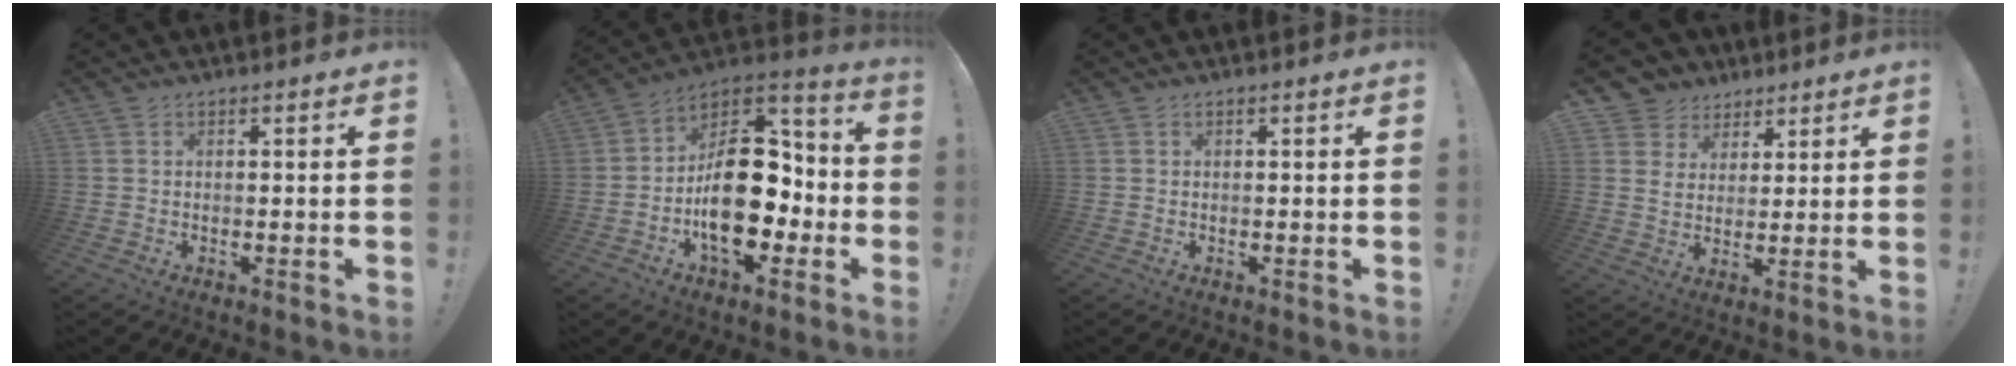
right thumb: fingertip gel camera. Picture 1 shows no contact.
{"total": 21.7, "force": [-3.9, 13.7, 16.3], "torque": [-0.243, 0.022, -0.052]}
{"total": 0.0}
{"total": 7.0, "force": [3.6, 5.9, 0.7], "torque": [-0.014, -0.025, 0.074]}